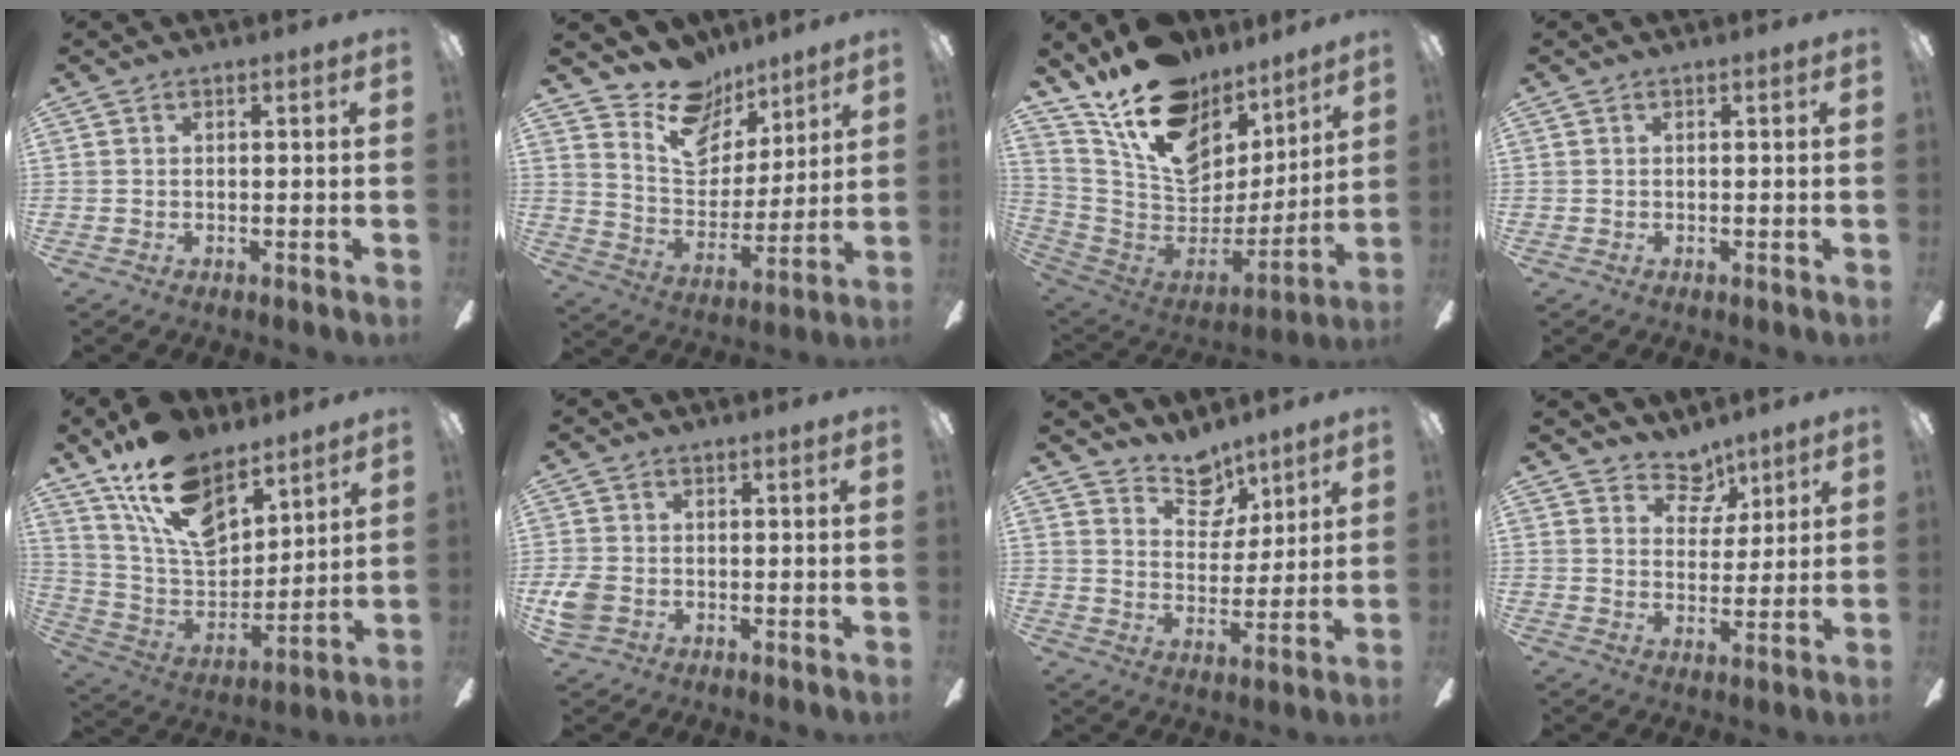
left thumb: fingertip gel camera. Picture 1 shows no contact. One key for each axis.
{"total": 15.1, "fx": 11.7, "fy": 8.5, "fz": 4.4, "tx": -0.086, "ty": -0.082, "tz": 0.222}
{"total": 18.9, "fx": 12.4, "fy": 11.1, "fz": 8.9, "tx": -0.163, "ty": -0.087, "tz": 0.229}
{"total": 0.0}
{"total": 18.7, "fx": 12.7, "fy": 9.5, "fz": 9.9, "tx": -0.187, "ty": -0.067, "tz": 0.235}
{"total": 5.1, "fx": -1.3, "fy": 4.0, "fz": 2.9, "tx": -0.065, "ty": 0.008, "tz": -0.022}
{"total": 9.1, "fx": 7.3, "fy": 4.9, "fz": 2.4, "tx": -0.037, "ty": -0.050, "tz": 0.135}
{"total": 7.4, "fx": 5.5, "fy": 4.6, "fz": 2.0, "tx": -0.021, "ty": -0.034, "tz": 0.099}